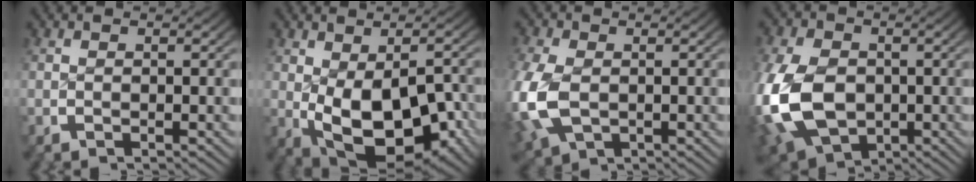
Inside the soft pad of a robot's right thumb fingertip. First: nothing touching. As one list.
[{"total": 13.5, "force": [-2.7, 8.5, 10.2], "torque": [-0.189, -0.055, -0.008]}, {"total": 7.7, "force": [-1.2, 5.8, 5.0], "torque": [-0.157, -0.038, 0.006]}, {"total": 11.9, "force": [-2.1, 8.6, 8.0], "torque": [-0.211, -0.053, -0.008]}]